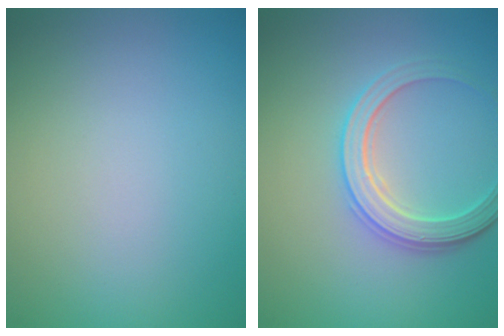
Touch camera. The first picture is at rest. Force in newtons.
{"total": 3.5, "press": 3.3, "slide": 1.4}